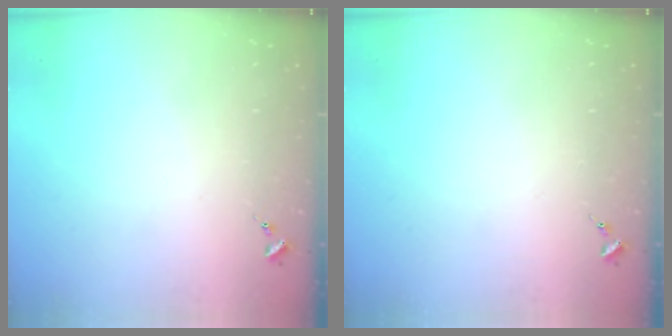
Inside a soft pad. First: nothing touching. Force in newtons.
{"total": 0.0}